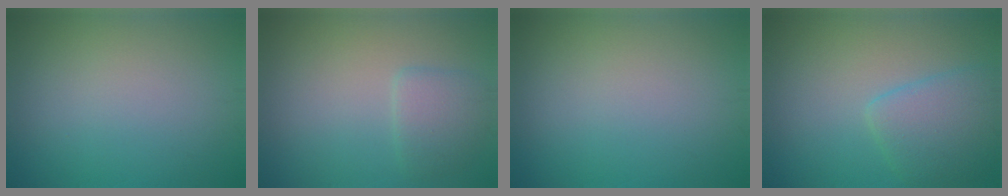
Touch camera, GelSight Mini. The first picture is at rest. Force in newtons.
{"total": 2.3, "press": 2.3, "slide": 0.2}
{"total": 0.0}
{"total": 4.2, "press": 4.2, "slide": 0.3}